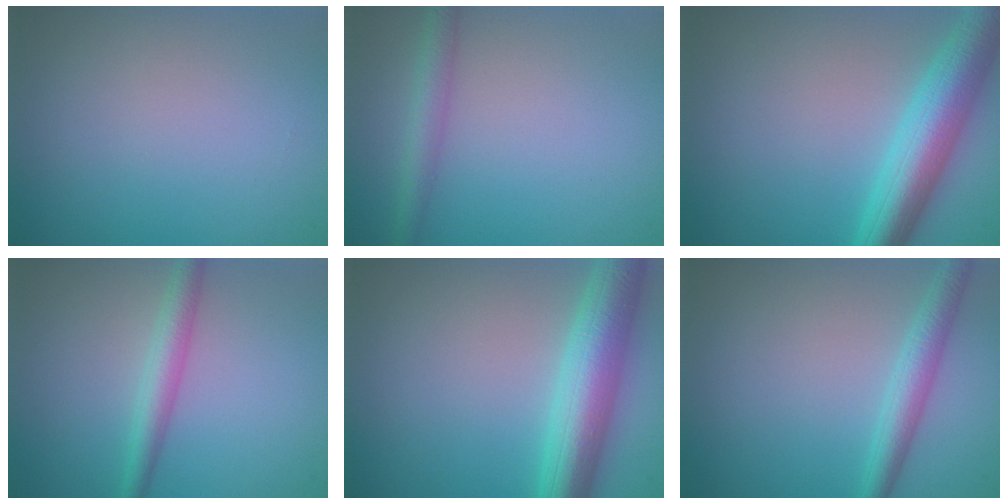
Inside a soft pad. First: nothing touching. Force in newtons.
{"total": 2.4, "press": 2.4, "slide": 0.2}
{"total": 6.8, "press": 6.8, "slide": 0.1}
{"total": 2.7, "press": 2.7, "slide": 0.0}
{"total": 7.0, "press": 7.0, "slide": 0.1}
{"total": 2.8, "press": 2.8, "slide": 0.0}